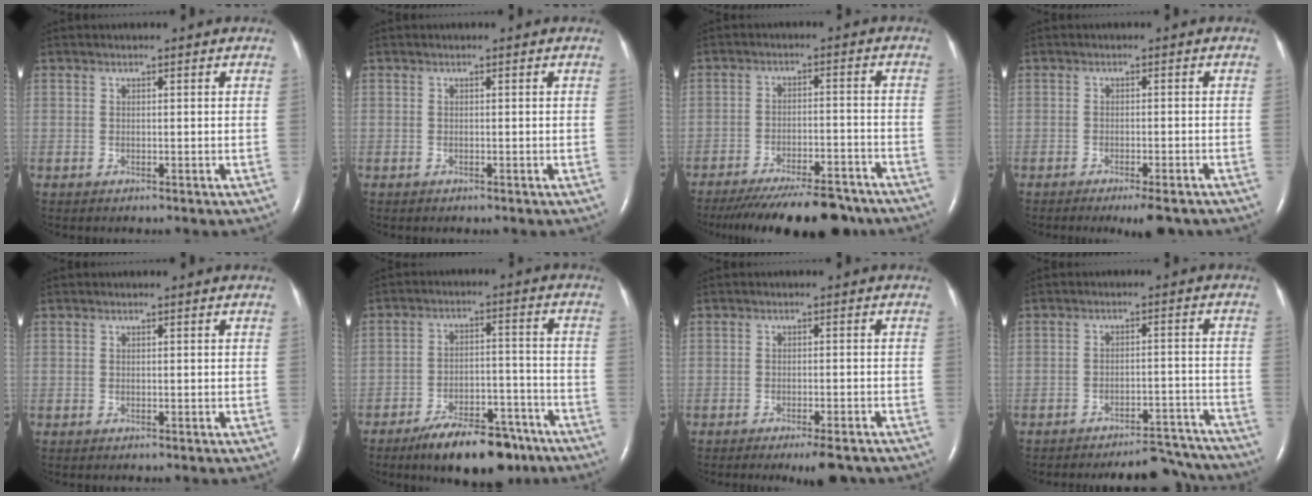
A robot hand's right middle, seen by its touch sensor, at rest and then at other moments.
{"total": 0.0}
{"total": 17.6, "force": [-15.3, 3.7, 7.9], "torque": [-0.115, -0.019, -0.216]}
{"total": 5.4, "force": [-4.2, 0.8, 3.2], "torque": [-0.033, -0.008, -0.055]}
{"total": 0.0}
{"total": 12.7, "force": [-9.6, 4.5, 7.1], "torque": [-0.101, 0.014, -0.150]}
{"total": 5.9, "force": [-4.7, 0.9, 3.3], "torque": [-0.033, -0.007, -0.063]}
{"total": 10.9, "force": [-10.6, 1.9, 1.8], "torque": [-0.001, 0.018, -0.132]}